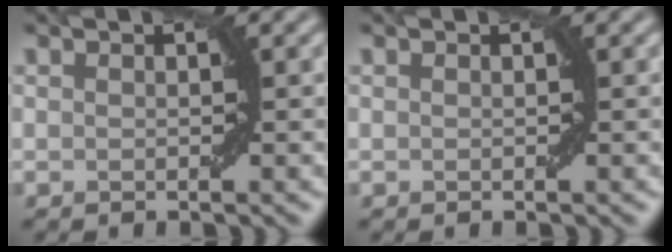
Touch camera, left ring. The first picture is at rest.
{"total": 0.0}